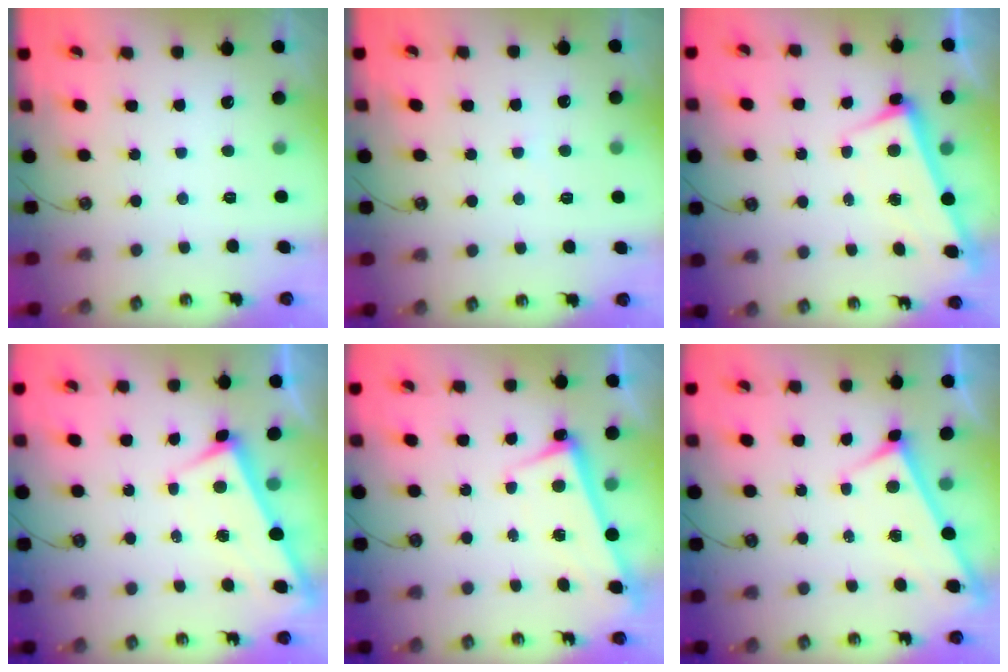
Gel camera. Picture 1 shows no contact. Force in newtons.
{"total": 1.4, "press": 1.4, "slide": 0.3}
{"total": 2.5, "press": 2.5, "slide": 0.6}
{"total": 2.6, "press": 2.6, "slide": 0.2}
{"total": 2.7, "press": 2.5, "slide": 1.0}
{"total": 2.9, "press": 2.9, "slide": 0.3}